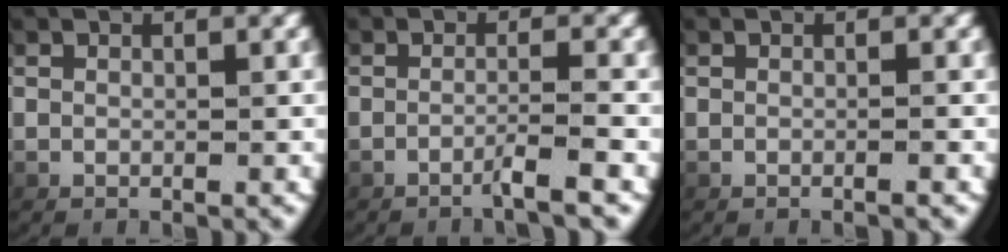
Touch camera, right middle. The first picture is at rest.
{"total": 2.2, "force": [-1.4, -0.4, 1.7], "torque": [-0.031, 0.004, -0.026]}
{"total": 0.5, "force": [-0.4, 0.0, 0.3], "torque": [-0.002, 0.008, -0.010]}